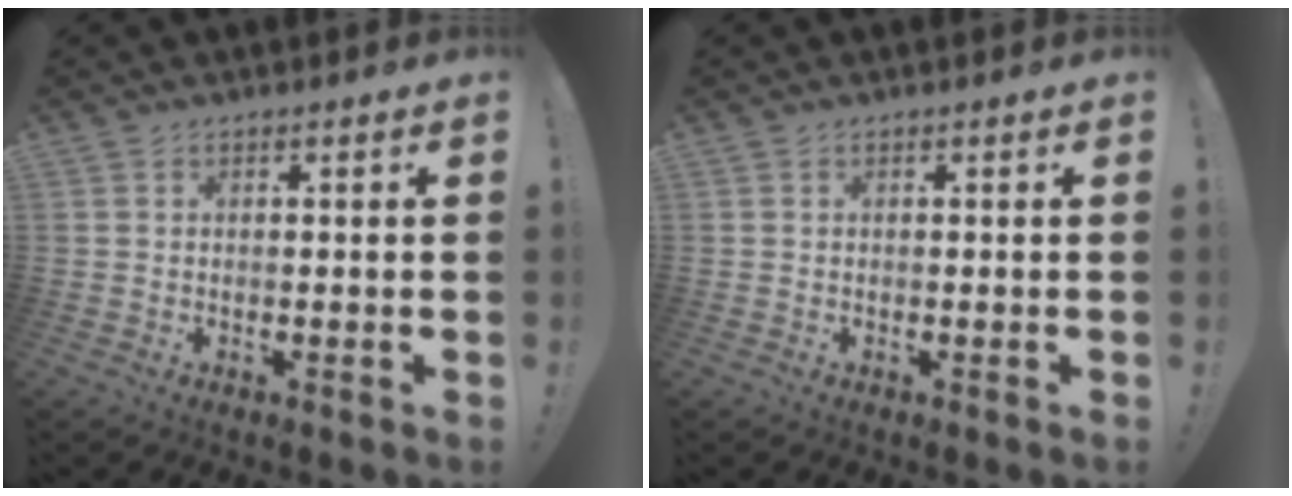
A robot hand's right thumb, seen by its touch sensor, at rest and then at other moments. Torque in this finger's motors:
{"motor_torque": [-0.01, -0.01, -0.02, 0.03, 0.01]}